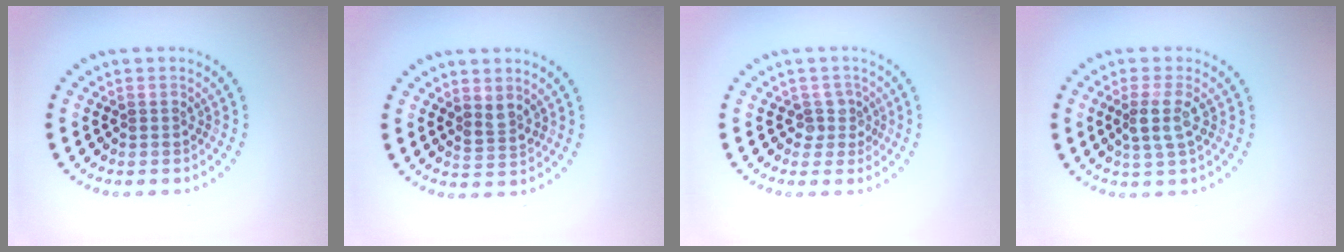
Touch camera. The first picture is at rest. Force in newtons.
{"total": 1.6, "press": 1.3, "slide": 0.9}
{"total": 1.8, "press": 1.3, "slide": 1.2}
{"total": 2.4, "press": 2.1, "slide": 1.2}